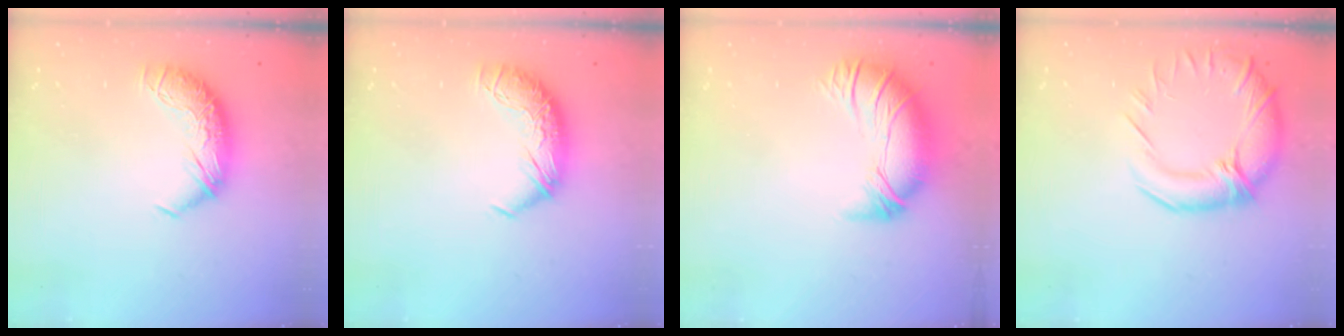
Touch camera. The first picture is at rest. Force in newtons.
{"total": 0.0}
{"total": 2.7, "press": 0.9, "slide": 2.6}
{"total": 7.4, "press": 5.4, "slide": 5.0}